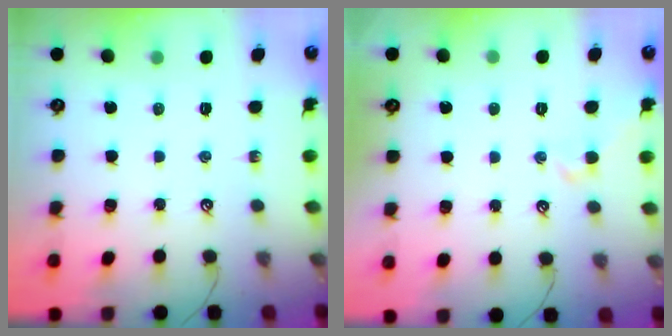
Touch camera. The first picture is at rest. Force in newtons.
{"total": 1.7, "press": 1.6, "slide": 0.7}